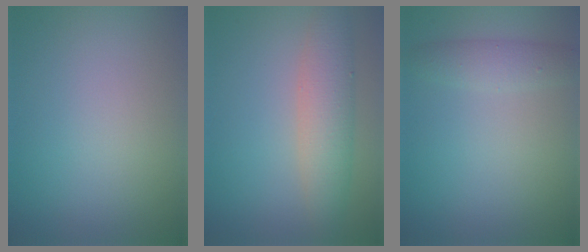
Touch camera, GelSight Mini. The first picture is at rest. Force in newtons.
{"total": 4.1, "press": 4.1, "slide": 0.2}
{"total": 2.1, "press": 2.1, "slide": 0.1}